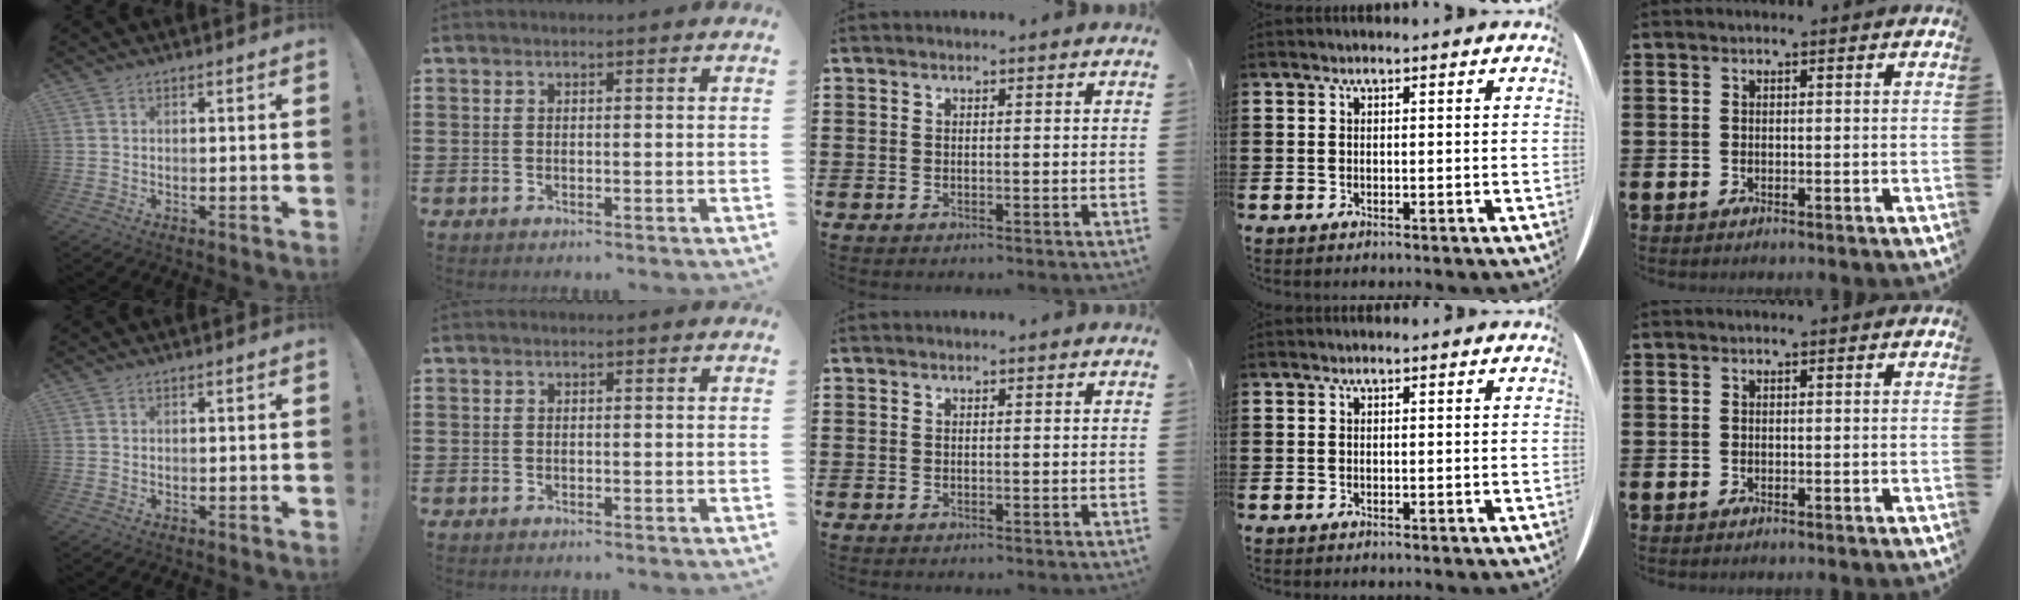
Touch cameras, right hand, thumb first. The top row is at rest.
{}